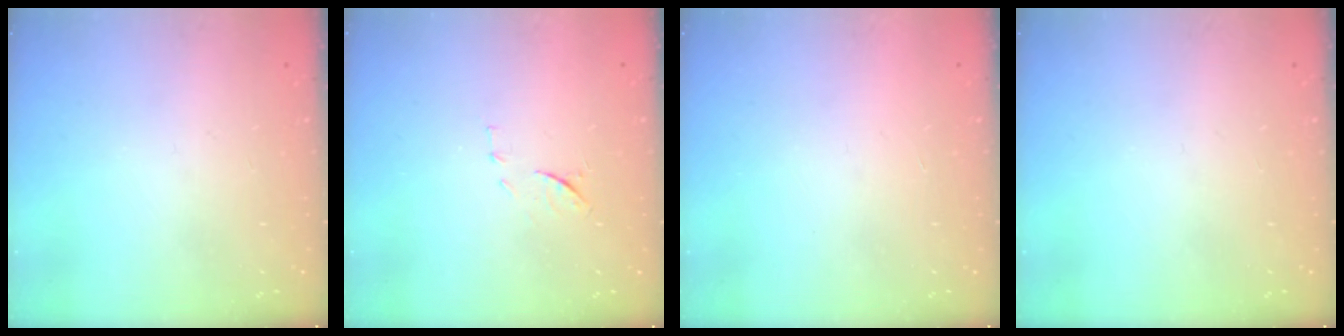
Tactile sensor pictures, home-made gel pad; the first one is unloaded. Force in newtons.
{"total": 8.5, "press": 8.4, "slide": 1.0}
{"total": 1.5, "press": 1.5, "slide": 0.1}
{"total": 0.0}